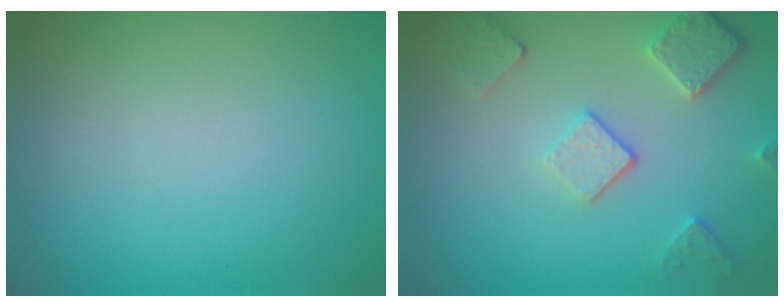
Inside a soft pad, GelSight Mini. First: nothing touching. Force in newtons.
{"total": 3.6, "press": 3.0, "slide": 2.1}